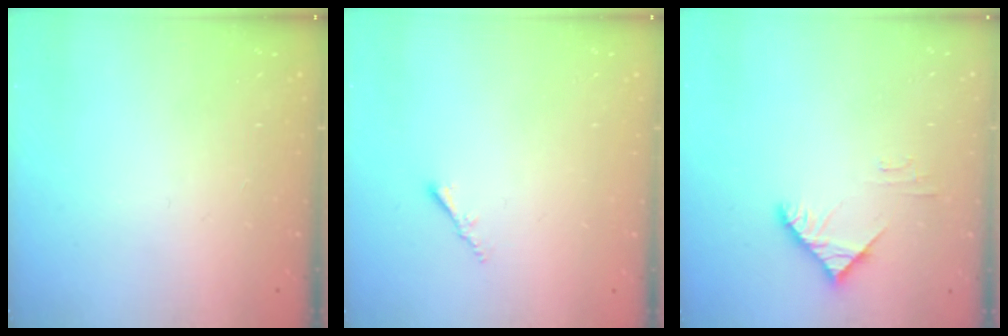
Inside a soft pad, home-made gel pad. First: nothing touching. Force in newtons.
{"total": 1.5, "press": 1.5, "slide": 0.4}
{"total": 5.6, "press": 5.6, "slide": 0.6}